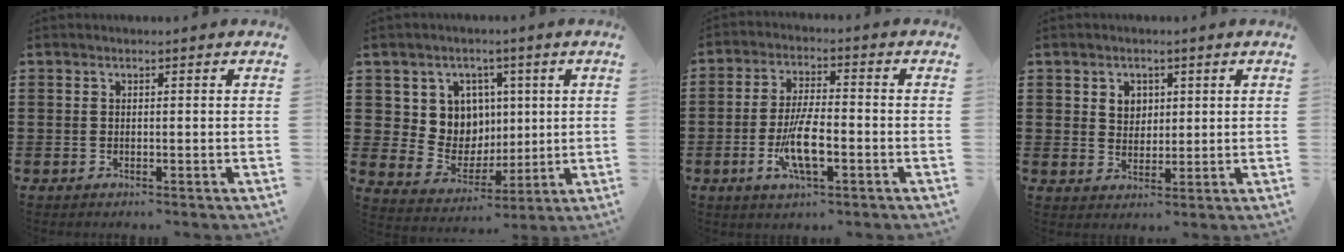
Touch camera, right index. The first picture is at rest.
{"total": 7.9, "force": [2.3, 7.4, 1.7], "torque": [-0.067, -0.009, 0.048]}
{"total": 8.6, "force": [-2.6, 2.7, 7.7], "torque": [-0.166, -0.014, -0.050]}
{"total": 3.0, "force": [1.4, 2.4, 1.0], "torque": [-0.029, 0.010, 0.025]}